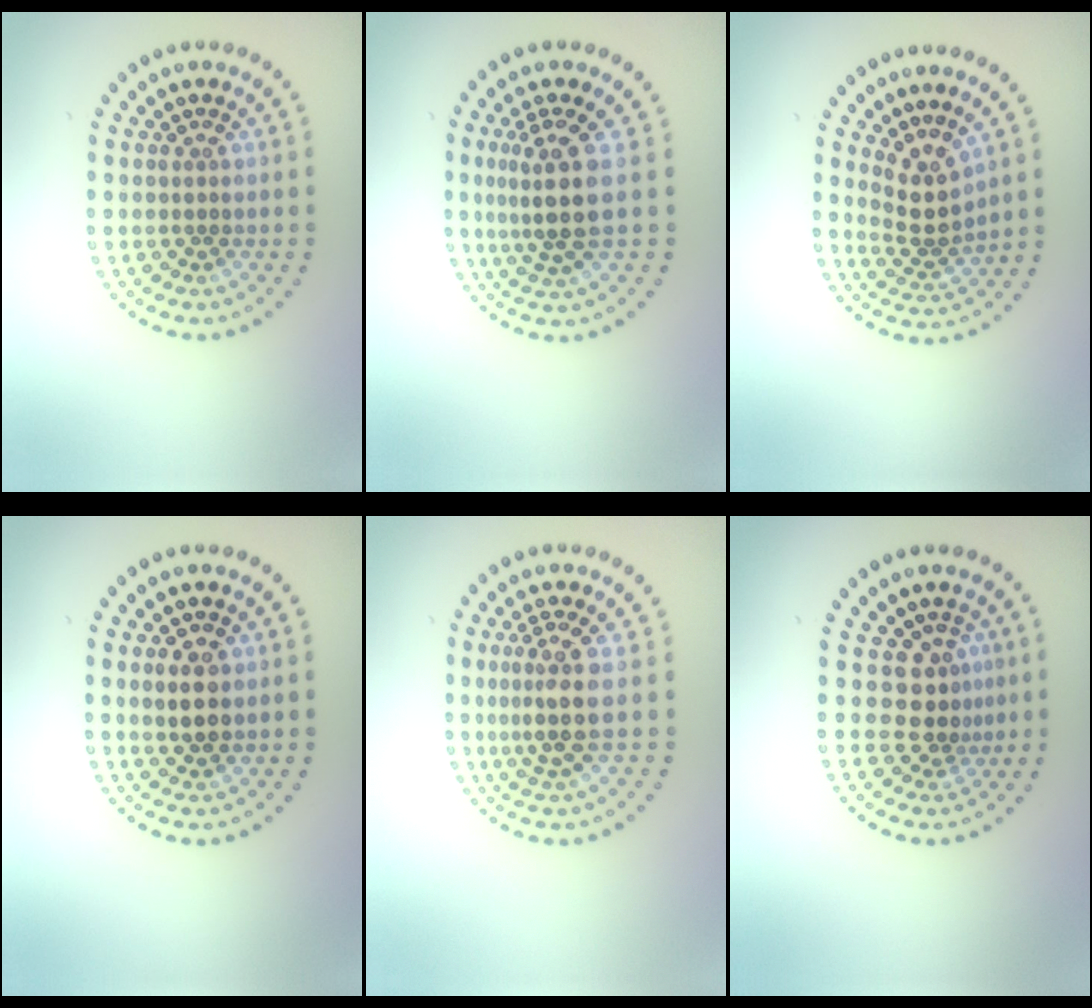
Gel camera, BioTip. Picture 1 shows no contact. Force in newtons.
{"total": 4.1, "press": 3.2, "slide": 2.5}
{"total": 3.0, "press": 2.3, "slide": 1.9}
{"total": 2.4, "press": 2.4, "slide": 0.3}
{"total": 3.2, "press": 2.6, "slide": 1.9}
{"total": 2.9, "press": 1.9, "slide": 2.2}